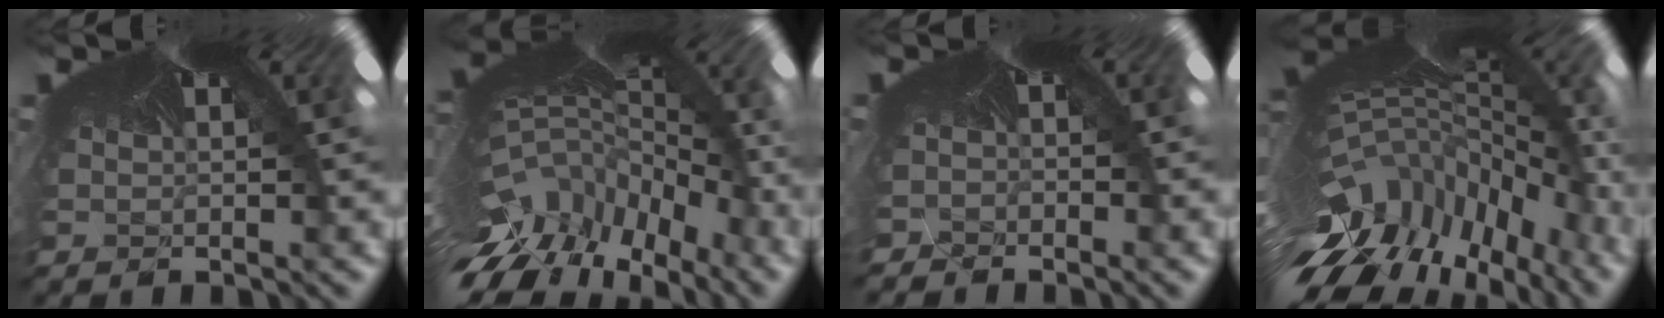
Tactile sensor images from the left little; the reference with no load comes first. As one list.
[{"total": 11.9, "force": [-11.8, 1.6, 0.4], "torque": [-0.030, -0.095, -0.158]}, {"total": 4.5, "force": [-3.8, 2.1, 1.2], "torque": [-0.042, -0.040, -0.040]}, {"total": 11.1, "force": [-10.8, 1.8, 1.6], "torque": [-0.047, -0.094, -0.140]}]